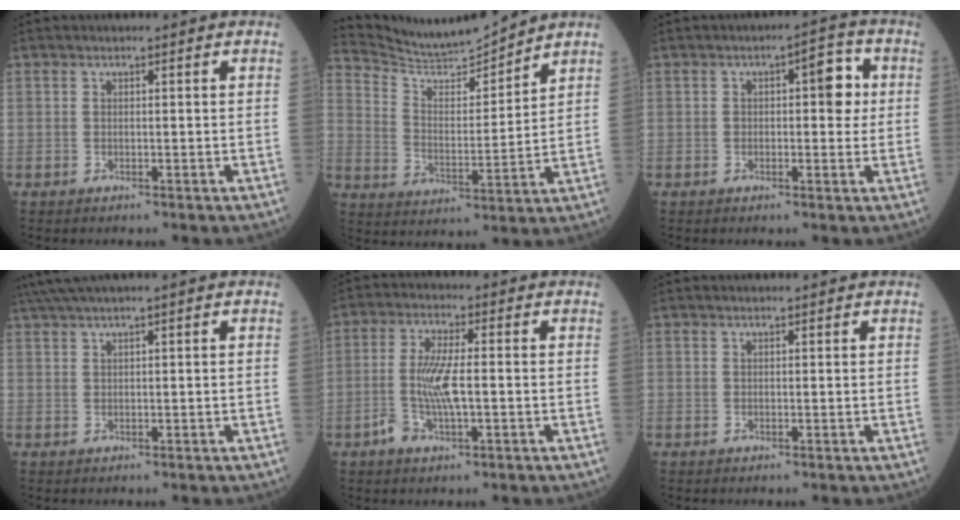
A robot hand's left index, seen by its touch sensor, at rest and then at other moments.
{"total": 9.8, "force": [9.7, -0.8, 0.8], "torque": [-0.036, -0.005, 0.187]}
{"total": 5.1, "force": [0.7, 2.2, 4.6], "torque": [-0.058, 0.019, 0.004]}
{"total": 3.2, "force": [2.3, -0.7, 2.1], "torque": [-0.051, 0.018, 0.053]}
{"total": 6.2, "force": [-1.2, 1.5, 5.9], "torque": [-0.131, -0.001, -0.024]}
{"total": 0.7, "force": [0.7, 0.2, 0.2], "torque": [-0.009, 0.011, 0.013]}